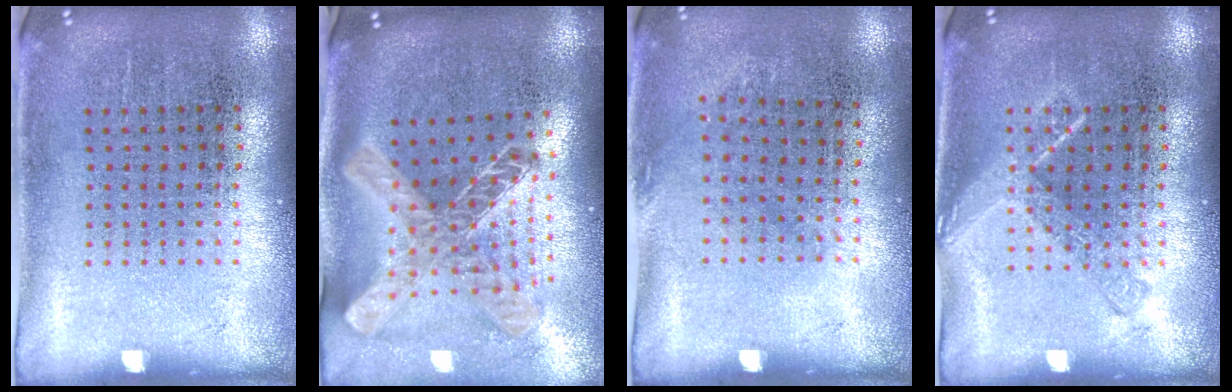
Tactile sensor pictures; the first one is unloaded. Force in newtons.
{"total": 1.9, "press": 1.6, "slide": 1.1}
{"total": 0.9, "press": 0.7, "slide": 0.6}
{"total": 2.1, "press": 2.0, "slide": 0.2}